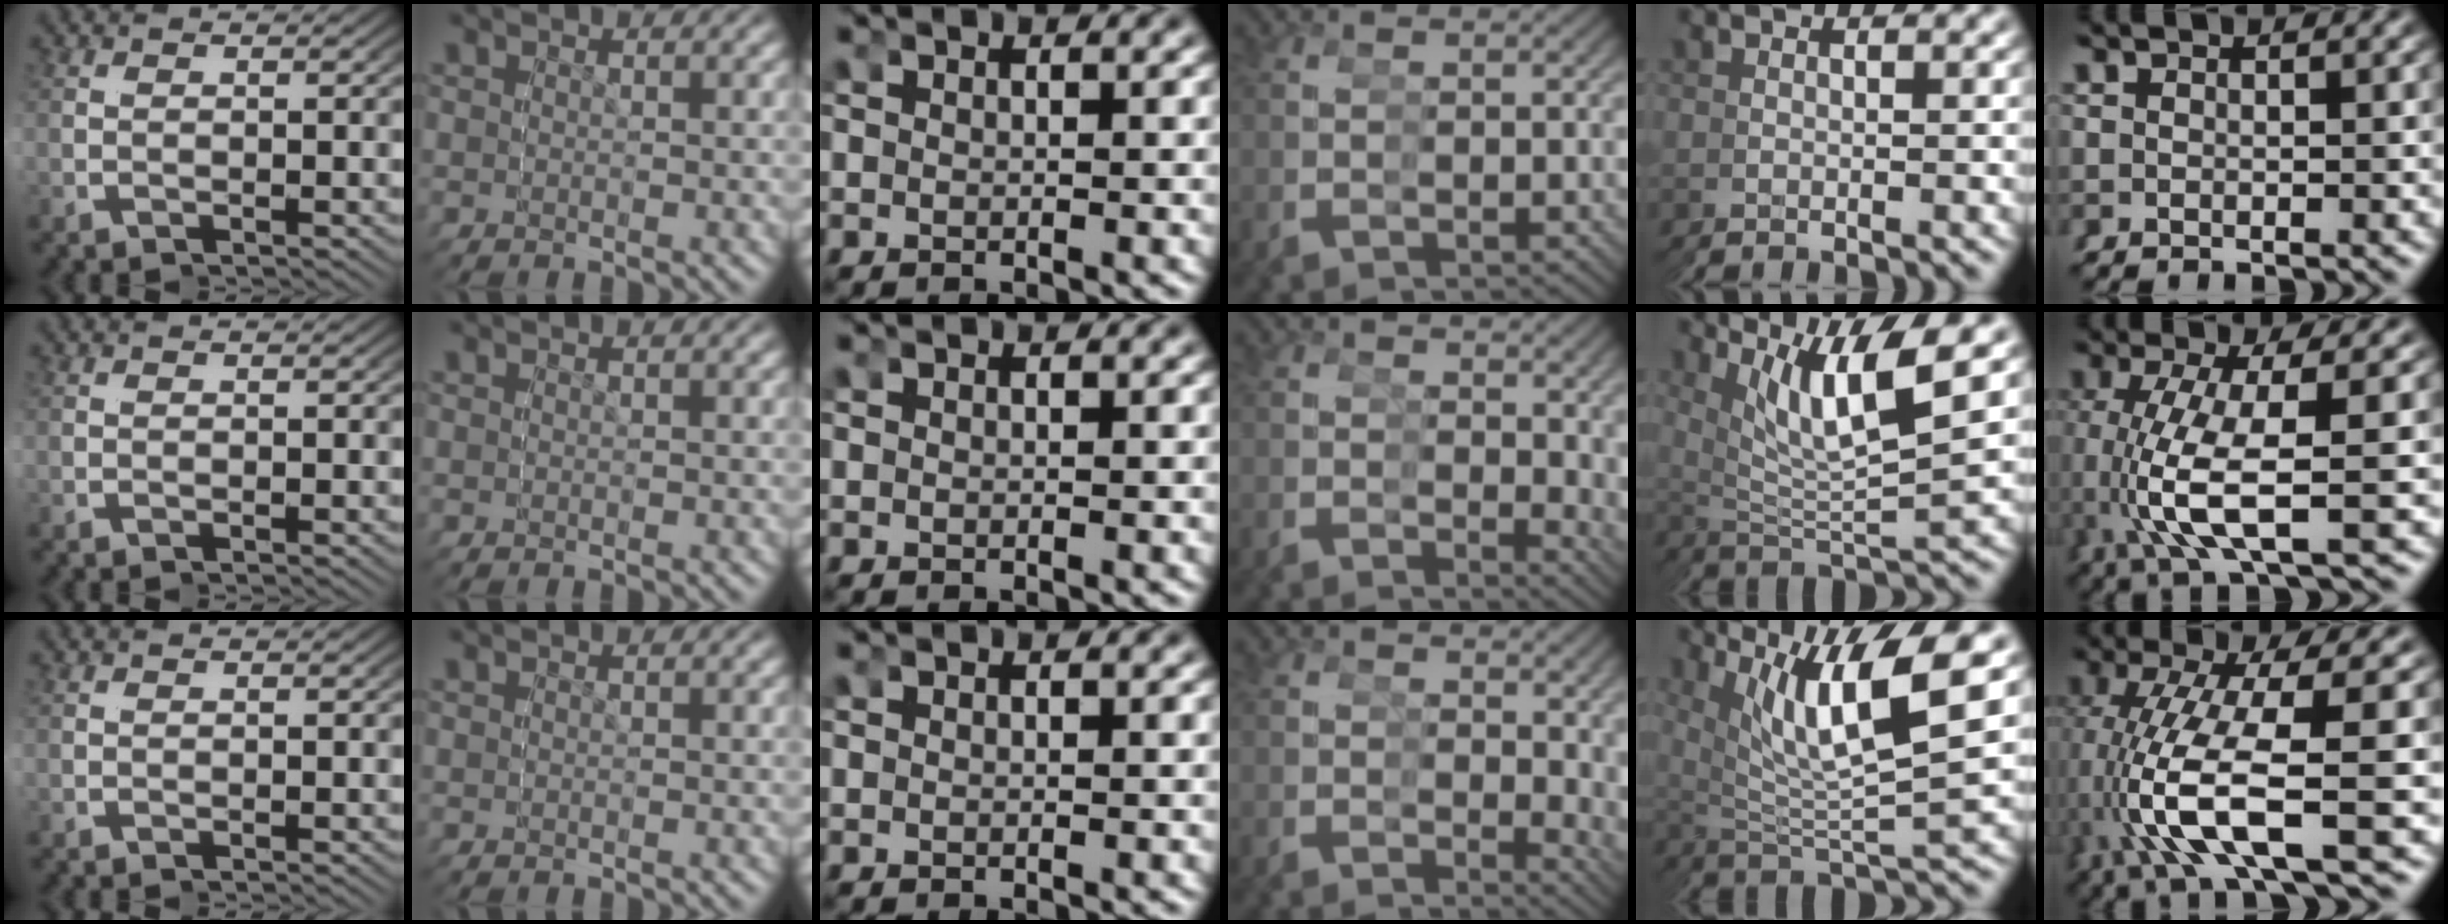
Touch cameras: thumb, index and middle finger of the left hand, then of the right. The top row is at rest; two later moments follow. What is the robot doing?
{"motion": "grasp_and_lifting", "object": "condiment"}